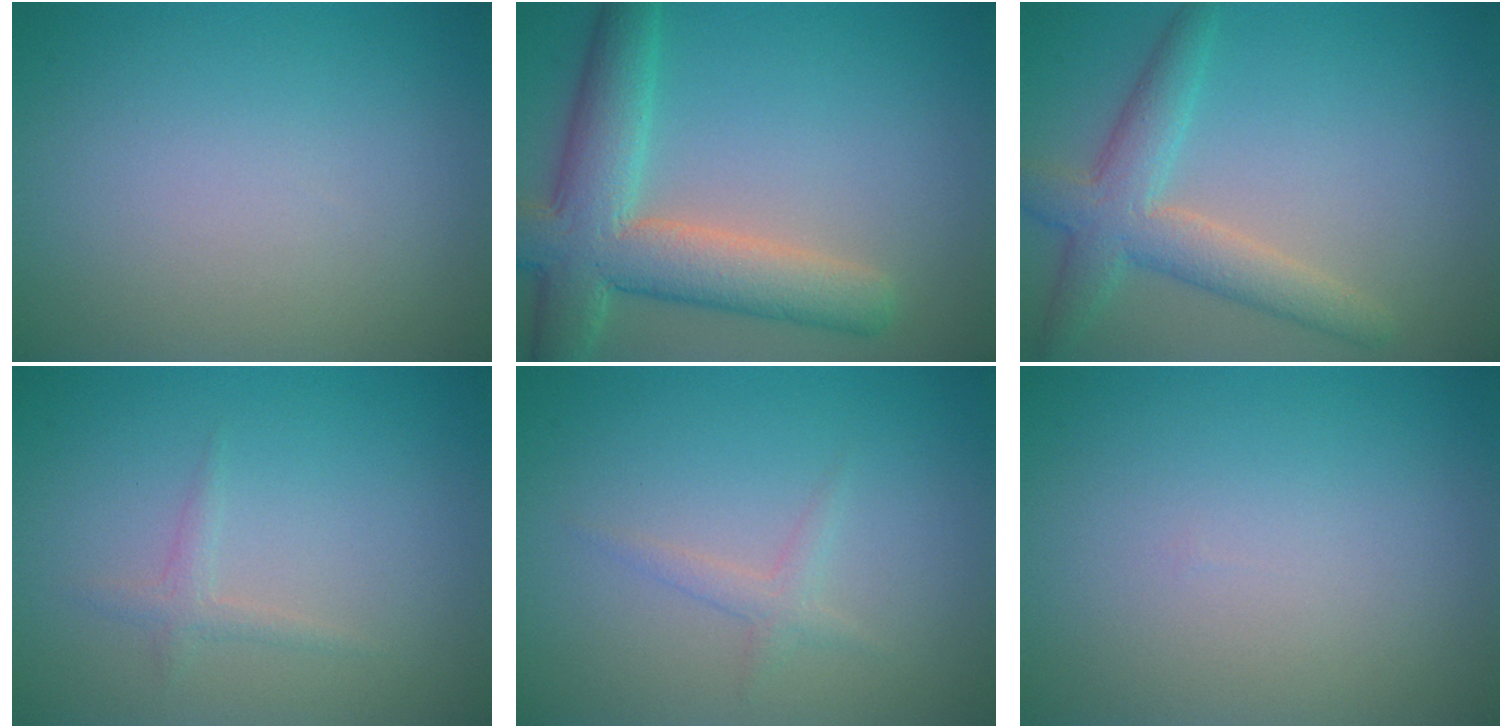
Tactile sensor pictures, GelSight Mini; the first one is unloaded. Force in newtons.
{"total": 8.0, "press": 8.0, "slide": 0.5}
{"total": 4.7, "press": 4.7, "slide": 0.2}
{"total": 1.1, "press": 1.0, "slide": 0.1}
{"total": 1.2, "press": 1.2, "slide": 0.1}
{"total": 0.0}